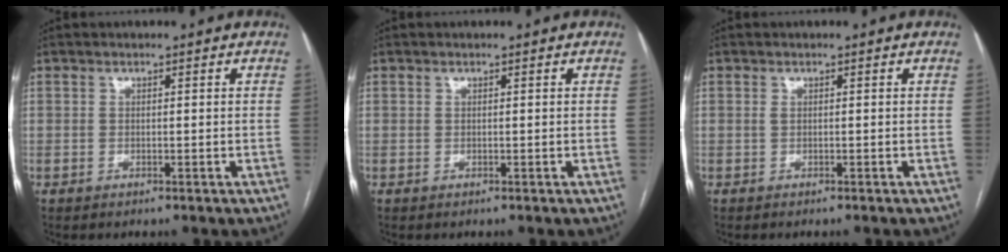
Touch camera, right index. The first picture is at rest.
{"total": 0.0}
{"total": 0.6, "force": [-0.4, 0.1, 0.4], "torque": [-0.005, 0.001, -0.006]}